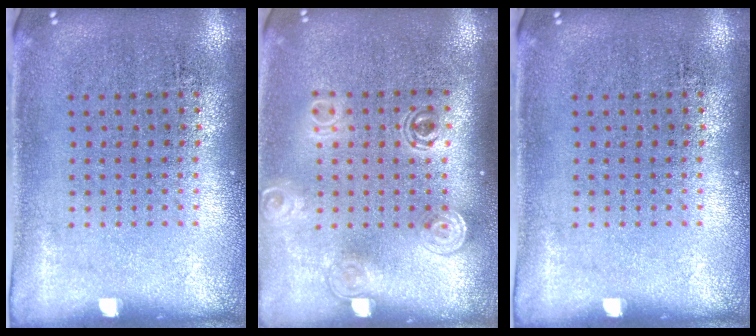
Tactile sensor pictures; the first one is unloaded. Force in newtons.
{"total": 1.6, "press": 1.2, "slide": 1.0}
{"total": 0.0}